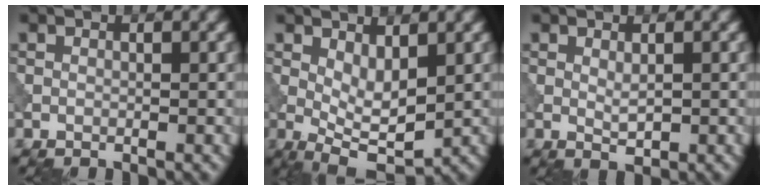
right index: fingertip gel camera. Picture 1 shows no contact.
{"total": 4.3, "force": [0.6, 1.9, 3.9], "torque": [-0.069, -0.009, 0.014]}
{"total": 1.3, "force": [0.4, 0.5, 1.1], "torque": [-0.024, -0.003, 0.011]}